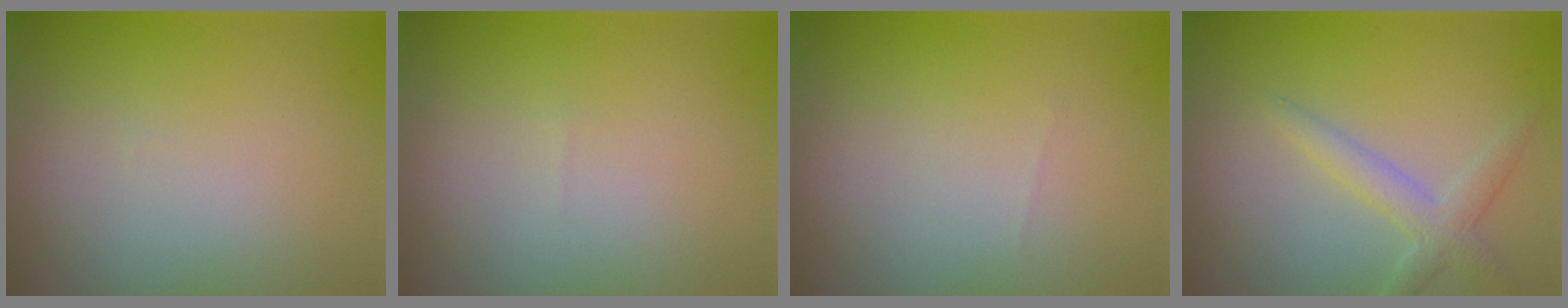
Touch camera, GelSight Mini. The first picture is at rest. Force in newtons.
{"total": 0.0}
{"total": 0.0}
{"total": 2.5, "press": 2.5, "slide": 0.1}